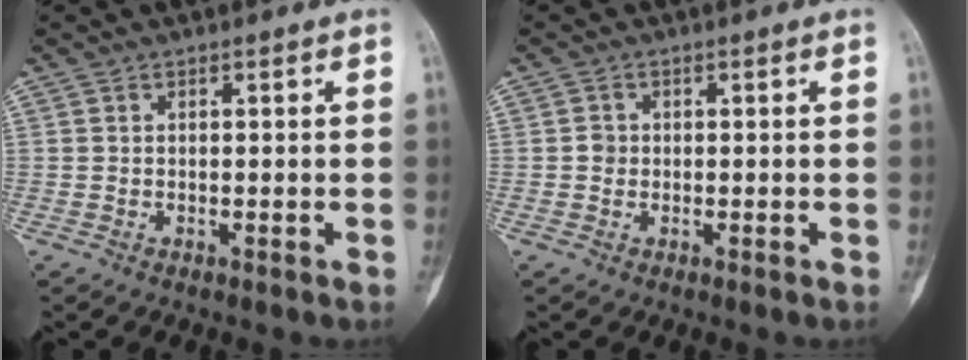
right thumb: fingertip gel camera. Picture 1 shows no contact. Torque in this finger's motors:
{"motor_torque": [0.59, -0.04, 0.11, -0.20, 0.04]}